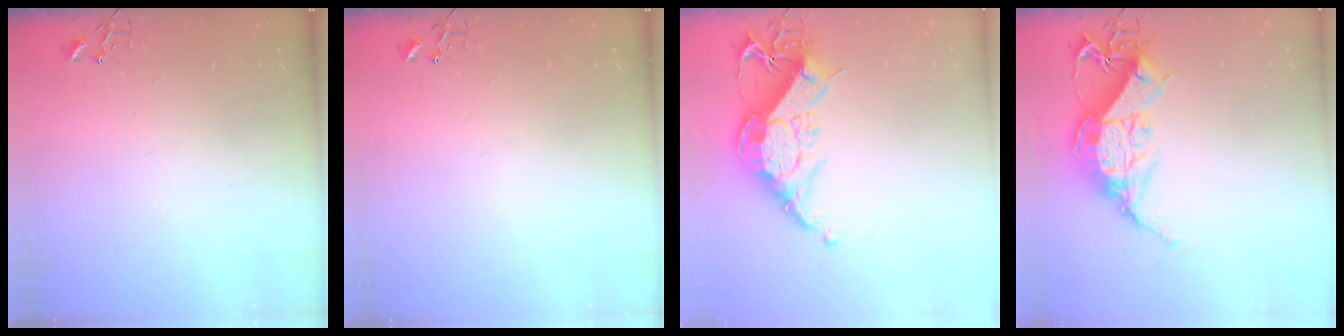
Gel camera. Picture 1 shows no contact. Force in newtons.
{"total": 0.0}
{"total": 18.5, "press": 18.4, "slide": 1.5}
{"total": 15.7, "press": 15.6, "slide": 1.4}